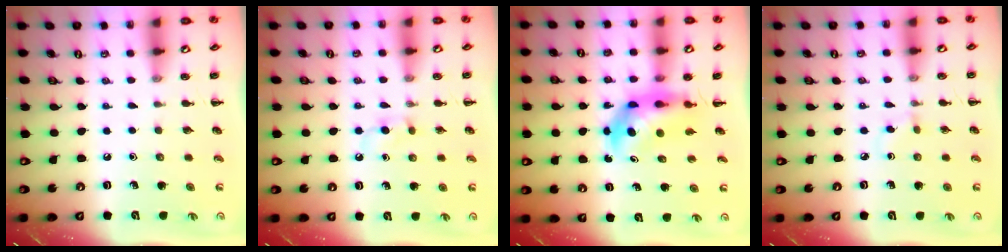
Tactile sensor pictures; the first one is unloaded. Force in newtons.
{"total": 2.7, "press": 2.5, "slide": 1.2}
{"total": 6.0, "press": 5.9, "slide": 1.3}
{"total": 2.2, "press": 1.9, "slide": 1.1}